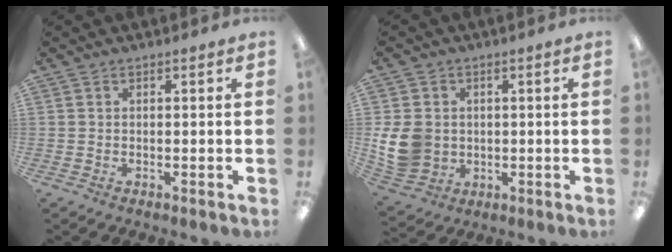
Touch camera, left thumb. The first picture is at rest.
{"total": 11.1, "force": [0.2, 9.7, 5.5], "torque": [-0.123, 0.009, 0.007]}